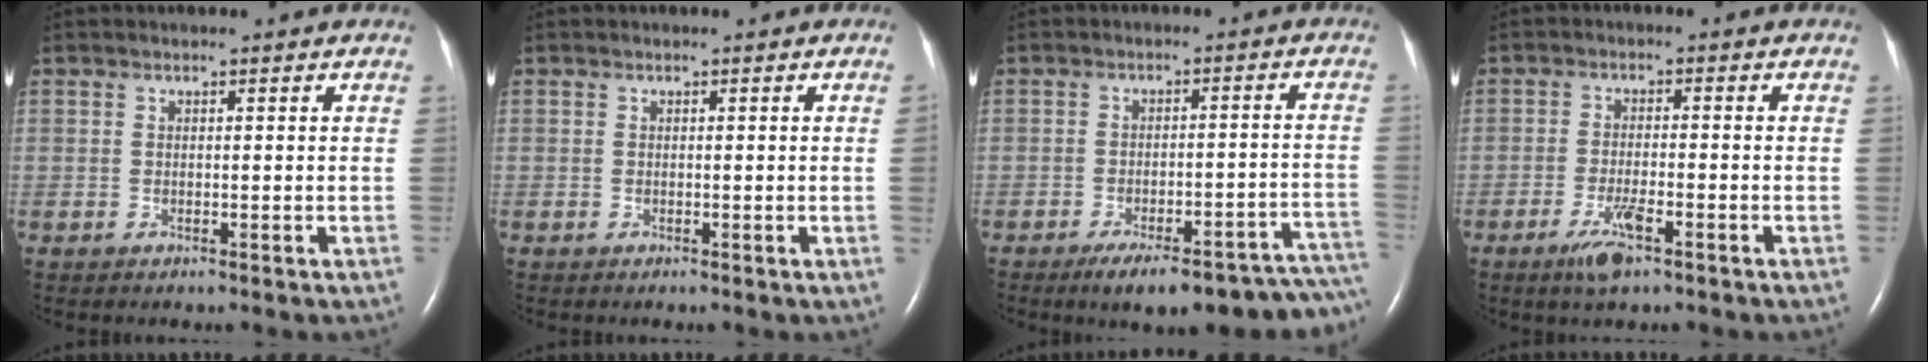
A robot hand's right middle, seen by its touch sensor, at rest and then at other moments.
{"total": 0.6, "force": [0.0, -0.3, 0.5], "torque": [-0.008, -0.001, -0.001]}
{"total": 18.3, "force": [-15.7, 3.3, 8.7], "torque": [-0.038, 0.025, -0.190]}
{"total": 4.5, "force": [-2.7, 0.7, 3.5], "torque": [-0.076, -0.006, -0.050]}